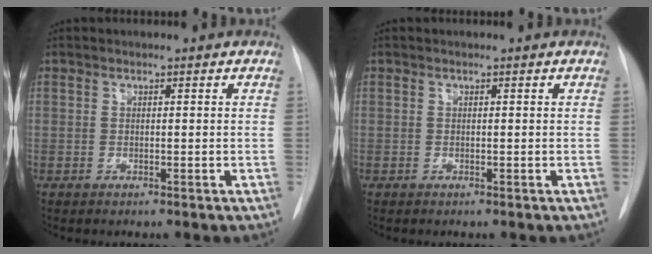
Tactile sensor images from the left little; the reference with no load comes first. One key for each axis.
{"total": 0.0}